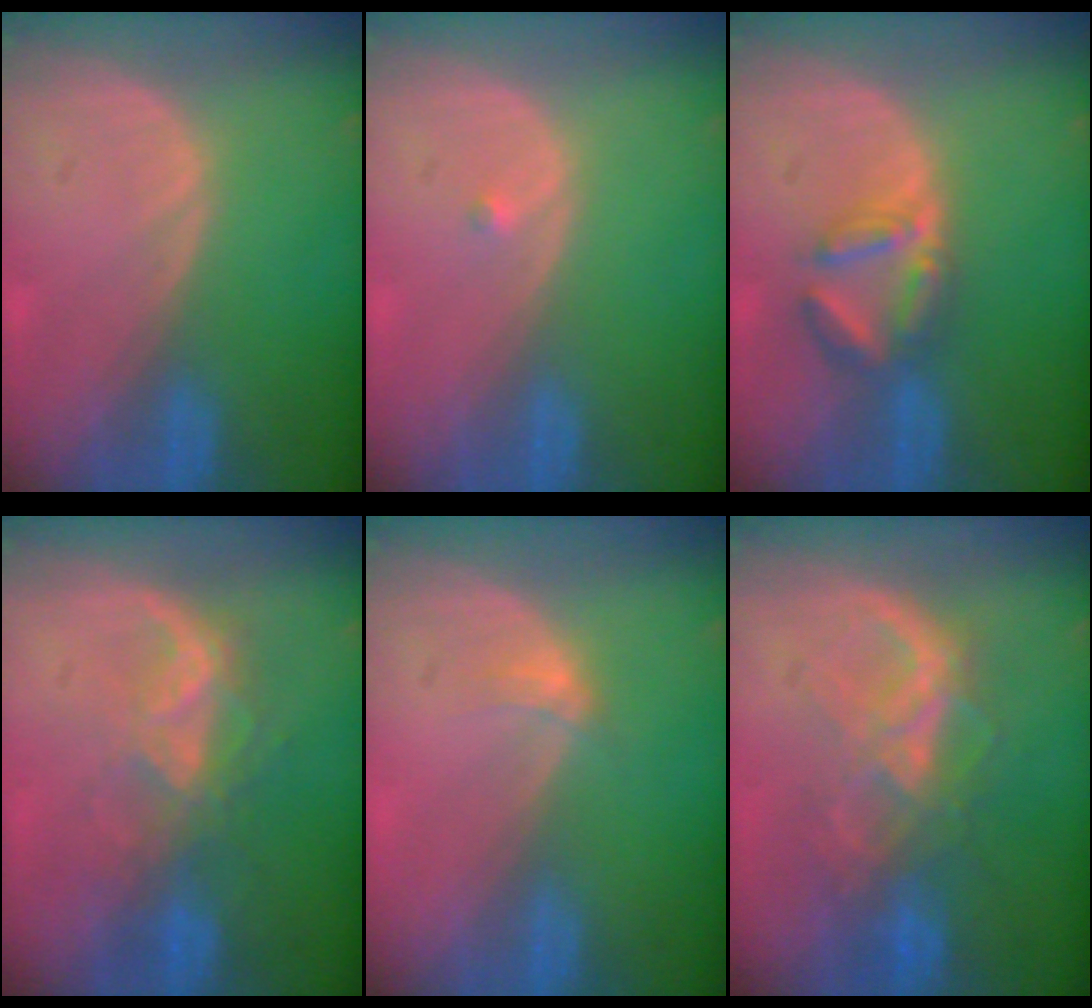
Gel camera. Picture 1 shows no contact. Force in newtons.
{"total": 0.5, "press": 0.4, "slide": 0.3}
{"total": 5.0, "press": 5.0, "slide": 0.5}
{"total": 6.6, "press": 5.9, "slide": 2.8}
{"total": 1.6, "press": 1.3, "slide": 1.0}
{"total": 7.3, "press": 7.2, "slide": 1.3}